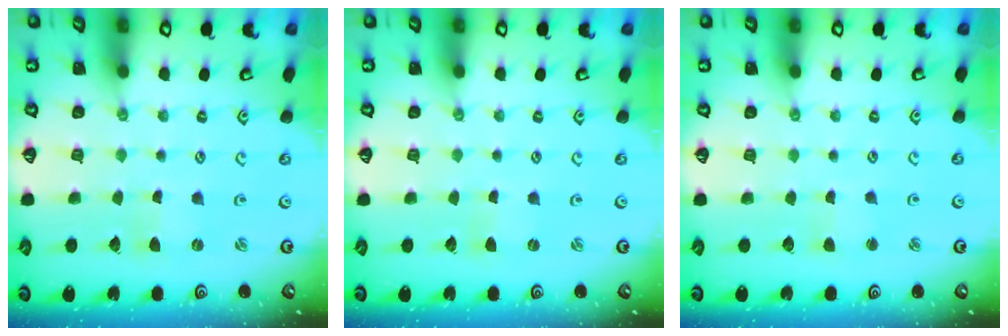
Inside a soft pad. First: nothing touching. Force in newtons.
{"total": 0.0}
{"total": 2.4, "press": 2.4, "slide": 0.4}